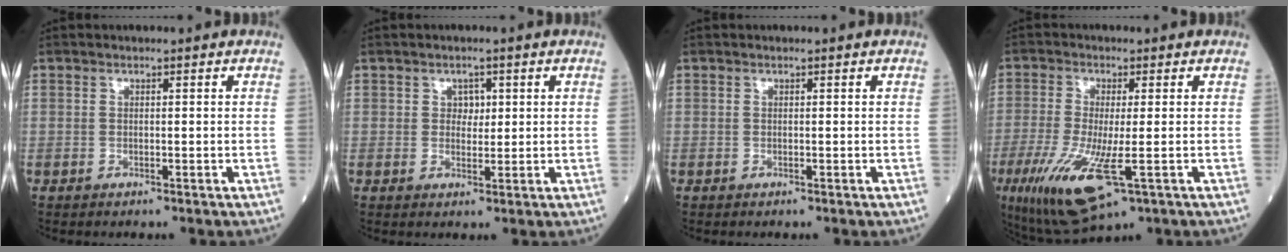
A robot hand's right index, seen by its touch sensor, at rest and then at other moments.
{"total": 2.1, "force": [0.8, 1.5, 1.2], "torque": [-0.012, -0.001, 0.012]}
{"total": 0.0}
{"total": 11.5, "force": [-4.2, 2.3, 10.5], "torque": [-0.214, -0.038, -0.065]}